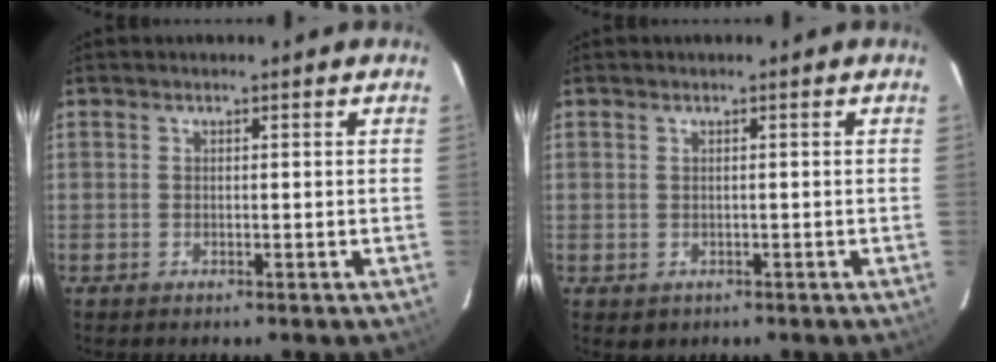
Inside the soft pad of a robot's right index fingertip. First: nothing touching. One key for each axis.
{"total": 1.3, "fx": -0.1, "fy": 1.2, "fz": 0.2, "tx": -0.001, "ty": -0.001, "tz": 0.003}